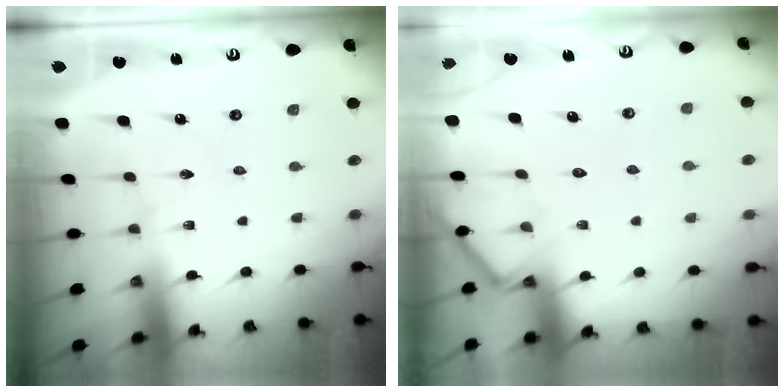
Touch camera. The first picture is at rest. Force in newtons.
{"total": 6.5, "press": 6.5, "slide": 0.5}